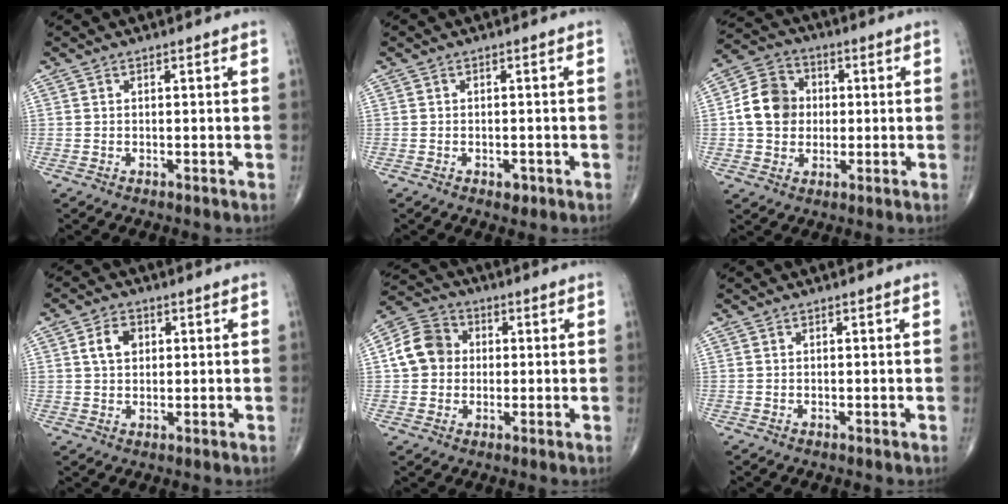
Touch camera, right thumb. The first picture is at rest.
{"total": 1.7, "force": [-0.8, 1.1, 1.0], "torque": [-0.010, 0.001, -0.008]}
{"total": 10.4, "force": [0.3, 8.9, 5.4], "torque": [-0.076, 0.017, -0.004]}
{"total": 4.9, "force": [1.4, 3.5, 3.2], "torque": [-0.045, 0.002, 0.025]}
{"total": 9.0, "force": [0.6, 7.8, 4.4], "torque": [-0.066, 0.018, -0.001]}
{"total": 0.0}